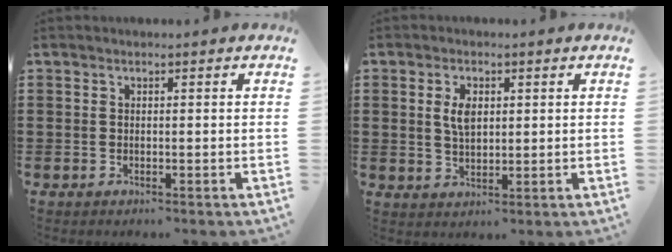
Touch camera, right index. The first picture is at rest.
{"total": 4.0, "force": [0.9, 2.2, 3.2], "torque": [-0.069, 0.011, 0.015]}